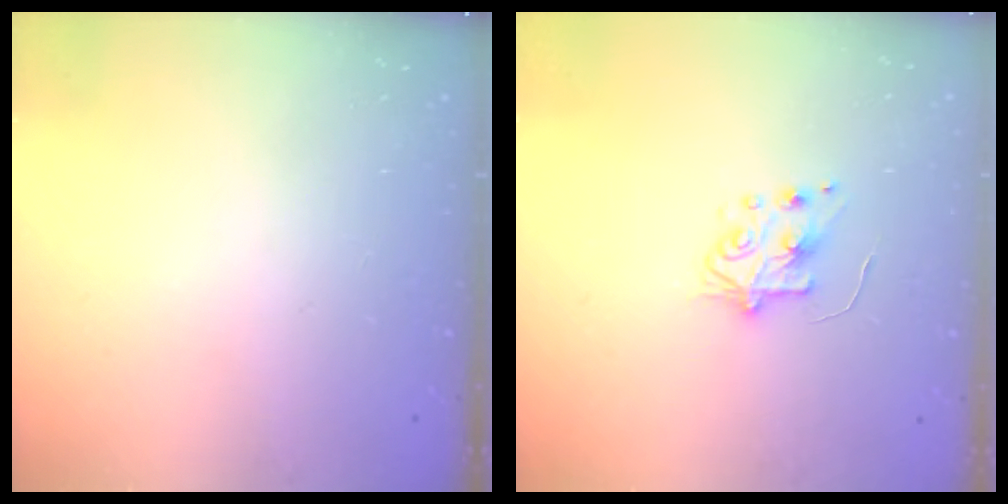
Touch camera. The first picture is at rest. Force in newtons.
{"total": 5.8, "press": 5.8, "slide": 0.6}